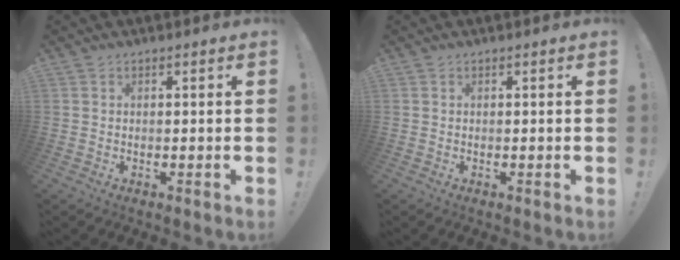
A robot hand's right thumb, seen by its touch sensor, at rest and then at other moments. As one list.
[{"total": 0.0}]